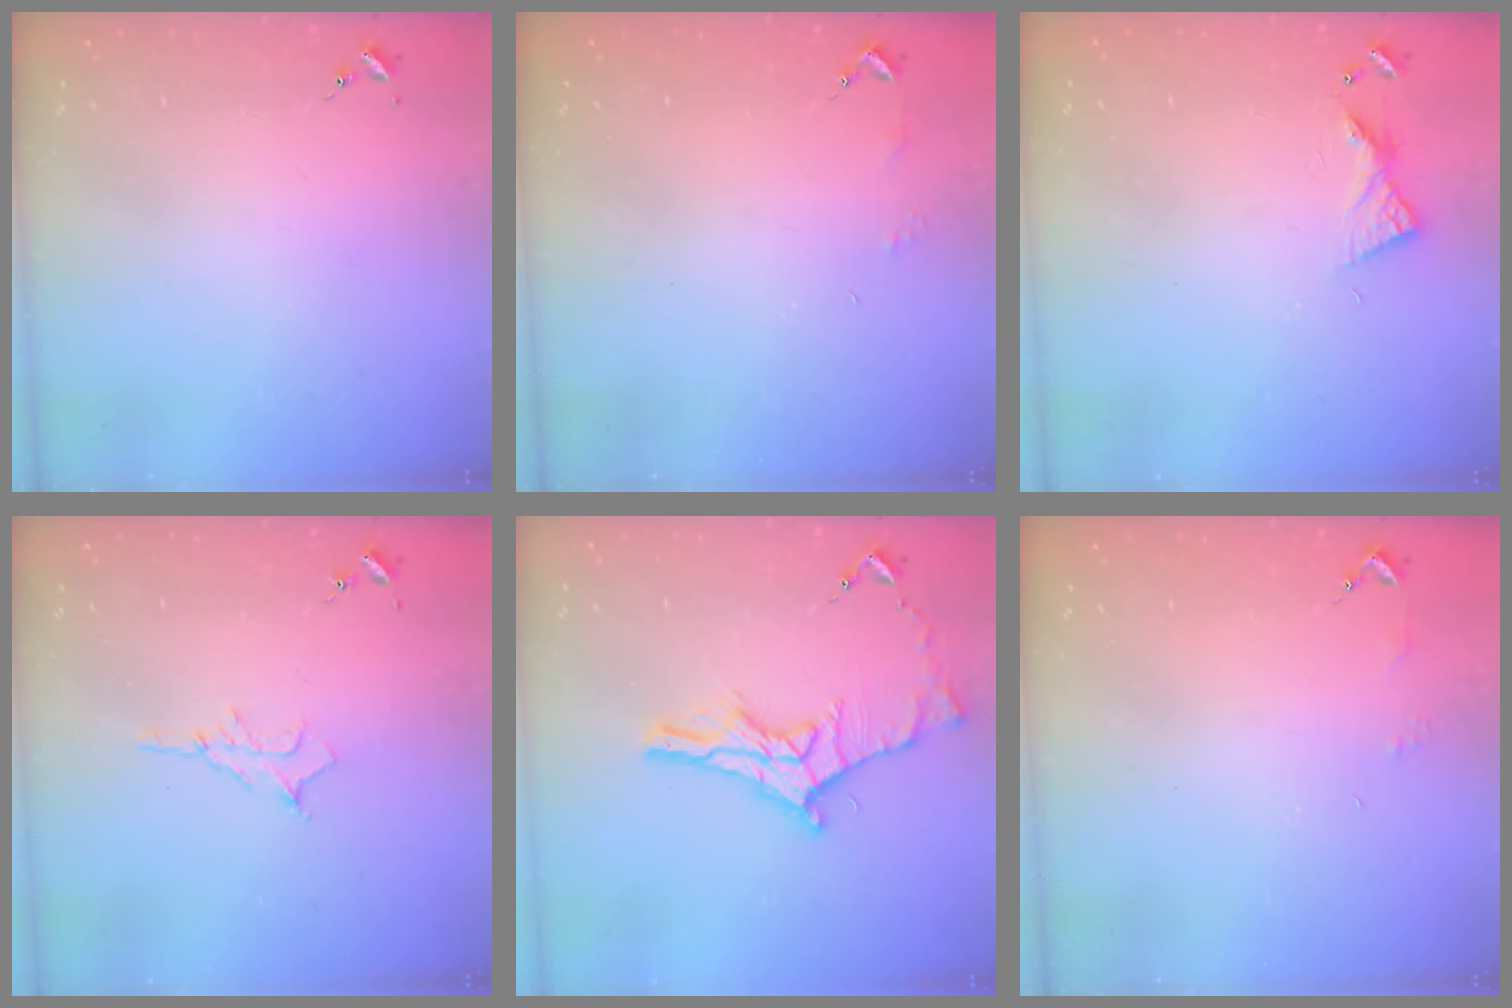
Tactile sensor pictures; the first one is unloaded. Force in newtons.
{"total": 2.9, "press": 2.8, "slide": 0.3}
{"total": 6.1, "press": 6.1, "slide": 0.6}
{"total": 6.2, "press": 6.1, "slide": 0.8}
{"total": 13.4, "press": 13.4, "slide": 0.6}
{"total": 2.9, "press": 2.8, "slide": 0.3}